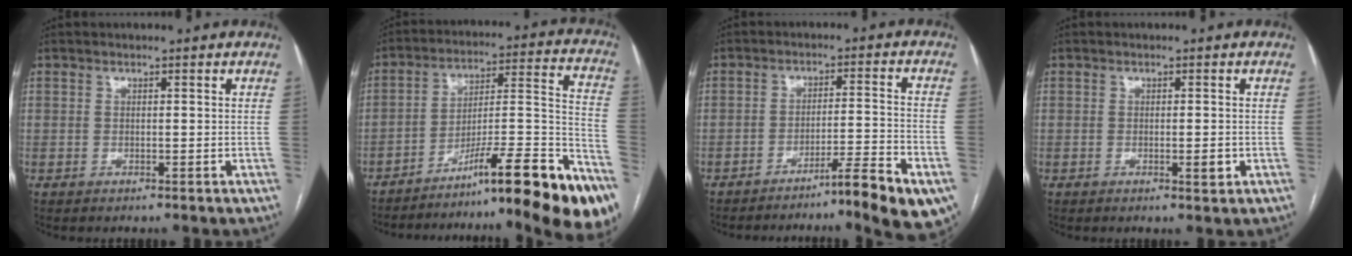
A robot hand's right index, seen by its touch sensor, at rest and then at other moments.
{"total": 23.9, "force": [-17.0, 0.5, 16.8], "torque": [-0.169, 0.026, -0.262]}
{"total": 11.9, "force": [-8.5, -0.5, 8.3], "torque": [-0.090, 0.011, -0.126]}
{"total": 1.6, "force": [-0.5, 0.3, 1.5], "torque": [-0.021, -0.003, -0.006]}